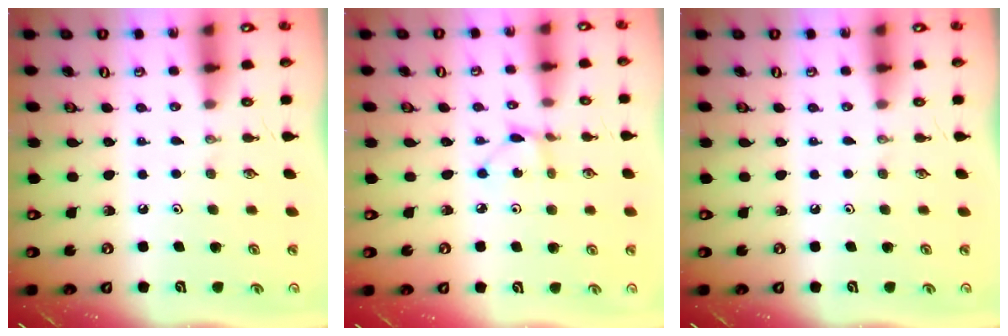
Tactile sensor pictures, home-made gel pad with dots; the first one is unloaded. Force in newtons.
{"total": 1.9, "press": 1.9, "slide": 0.3}
{"total": 0.0}